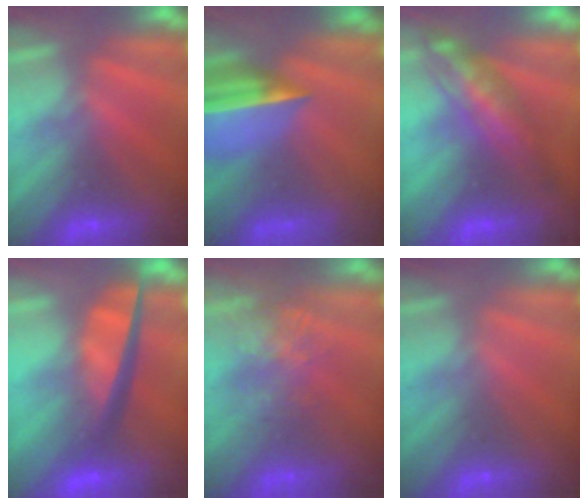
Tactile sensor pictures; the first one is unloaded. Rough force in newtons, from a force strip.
{"total": 7.8}
{"total": 2.9}
{"total": 5.8}
{"total": 4.1}
{"total": 4.0}